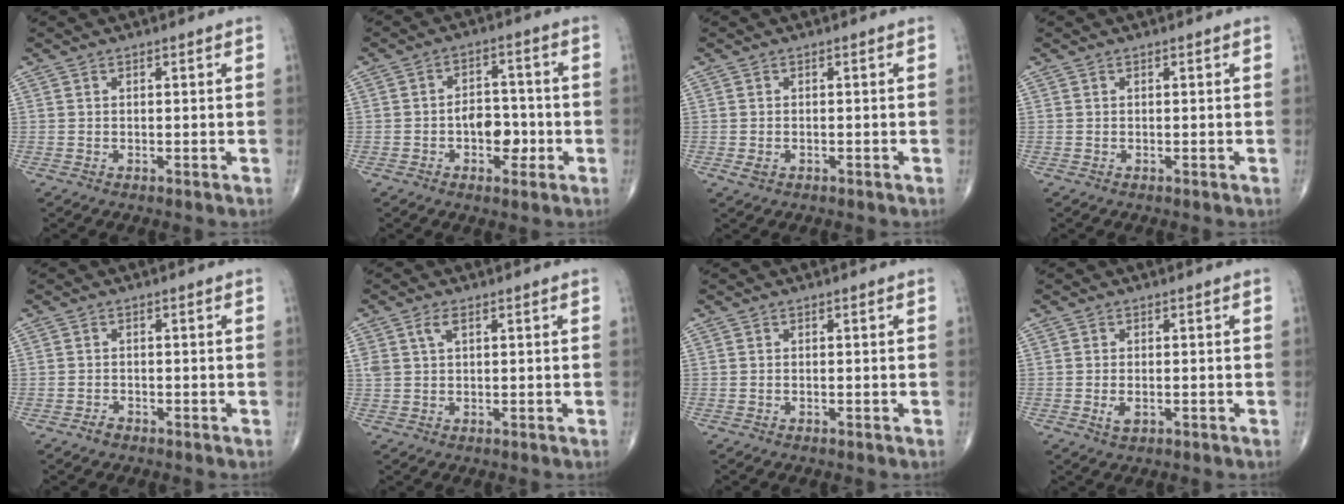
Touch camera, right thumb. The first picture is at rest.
{"total": 6.9, "force": [-1.9, 4.5, 5.0], "torque": [-0.041, 0.022, -0.032]}
{"total": 1.4, "force": [-0.5, 1.0, 0.8], "torque": [-0.016, 0.003, -0.005]}
{"total": 0.0}
{"total": 1.3, "force": [-1.0, 0.7, 0.3], "torque": [-0.005, 0.004, -0.019]}
{"total": 2.8, "force": [1.3, 1.3, 2.1], "torque": [-0.050, 0.008, 0.031]}
{"total": 0.0}
{"total": 2.2, "force": [-0.7, 1.2, 1.8], "torque": [-0.033, 0.000, -0.010]}